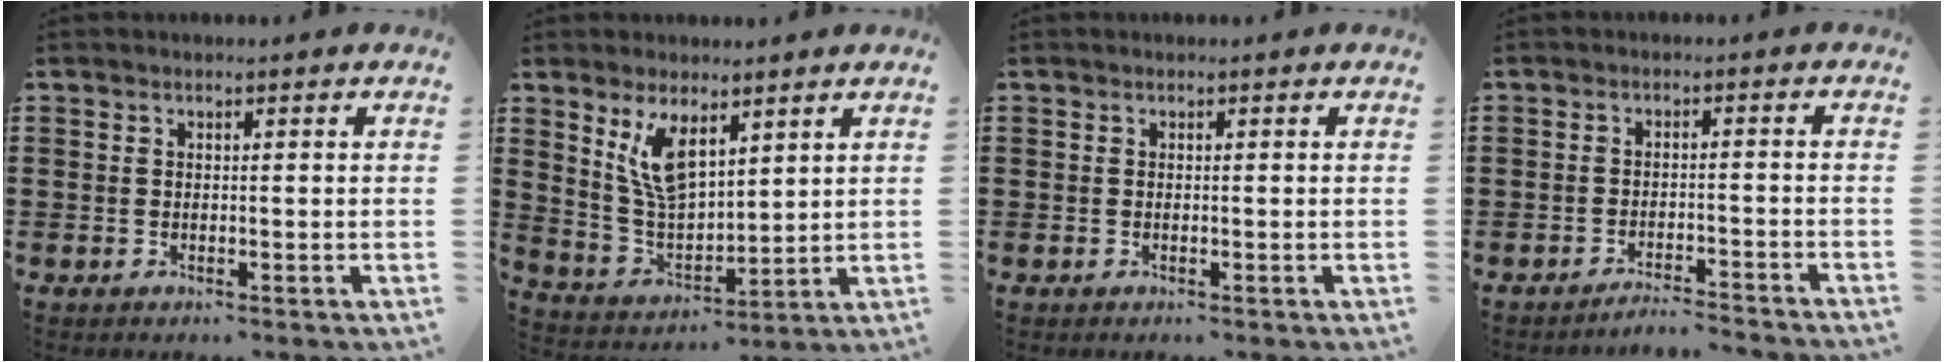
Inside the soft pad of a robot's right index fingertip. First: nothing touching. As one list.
[{"total": 7.8, "force": [4.2, 3.5, 5.6], "torque": [-0.123, -0.008, 0.078]}, {"total": 0.0}, {"total": 2.7, "force": [-2.7, -0.2, 0.4], "torque": [-0.012, -0.001, -0.056]}]